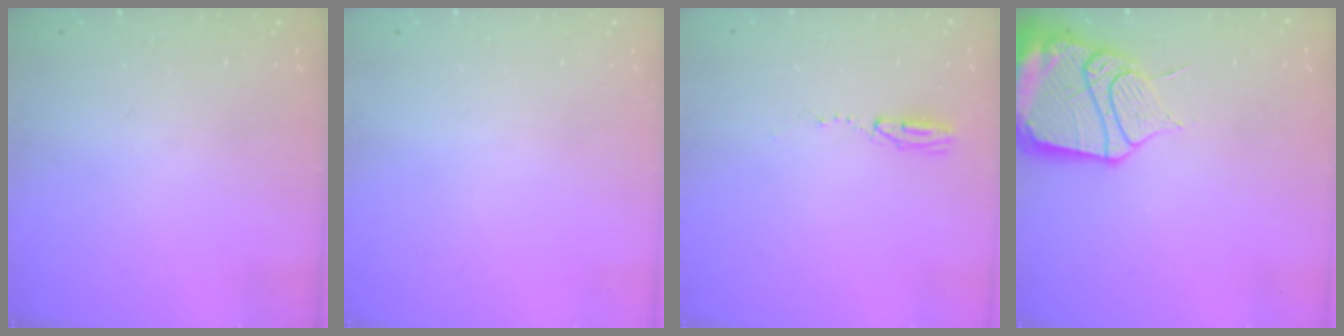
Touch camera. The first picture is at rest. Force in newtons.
{"total": 0.0}
{"total": 3.9, "press": 3.2, "slide": 2.2}
{"total": 17.6, "press": 17.4, "slide": 2.9}